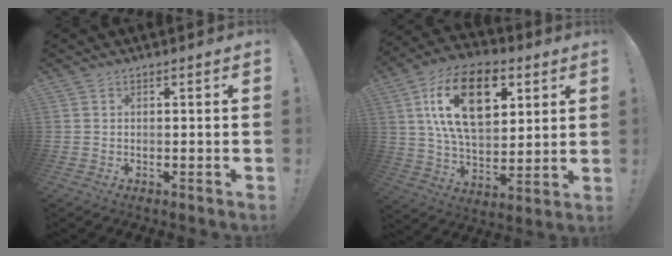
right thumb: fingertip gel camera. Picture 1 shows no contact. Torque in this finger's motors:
{"motor_torque": [1.72, 3.29, 0.58, 0.13, 0.18]}